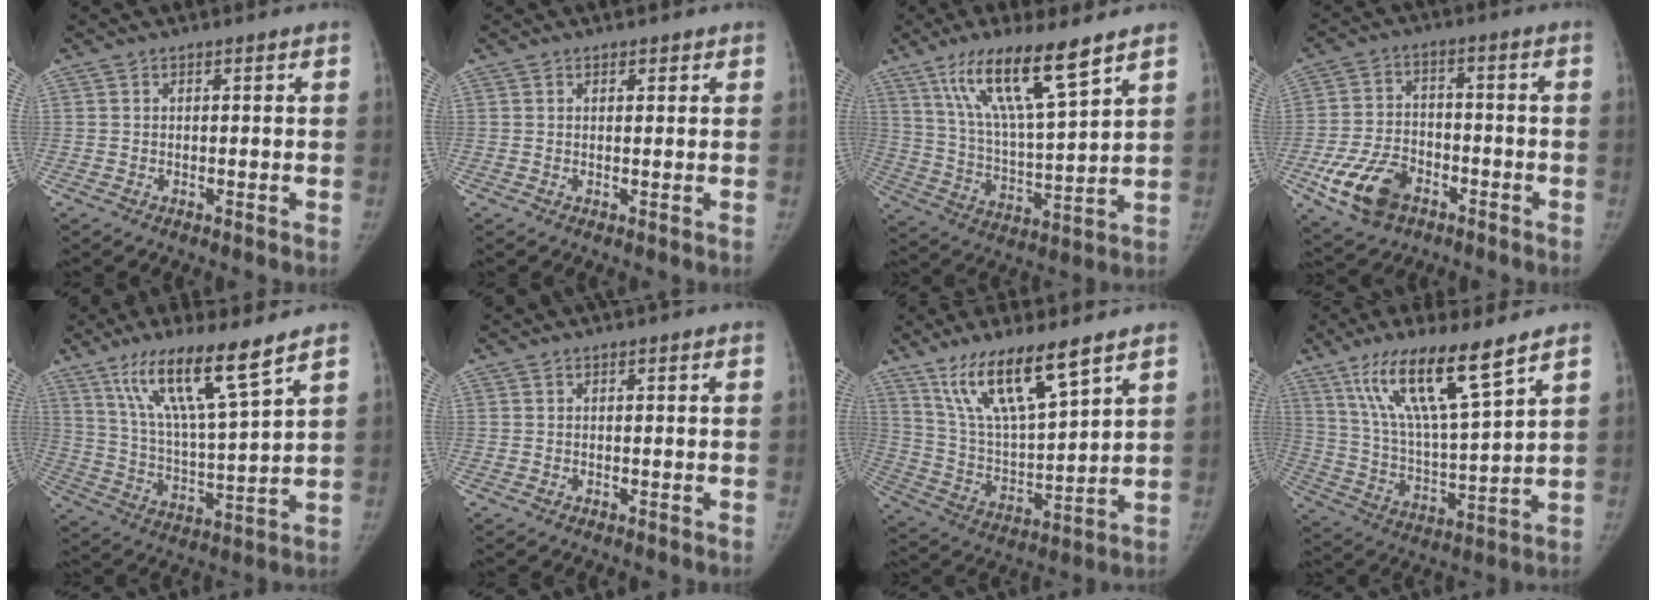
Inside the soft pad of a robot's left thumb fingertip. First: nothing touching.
{"total": 1.2, "force": [0.8, 0.7, 0.4], "torque": [0.004, -0.004, 0.008]}
{"total": 16.5, "force": [10.4, 2.9, 12.4], "torque": [-0.215, -0.049, 0.201]}
{"total": 11.9, "force": [-5.8, 7.7, 7.0], "torque": [-0.122, 0.021, -0.099]}
{"total": 15.5, "force": [10.1, 1.7, 11.6], "torque": [-0.203, -0.055, 0.194]}
{"total": 0.0}
{"total": 15.7, "force": [10.4, 3.7, 11.2], "torque": [-0.193, -0.051, 0.211]}
{"total": 16.8, "force": [10.7, 2.6, 12.7], "torque": [-0.223, -0.053, 0.208]}